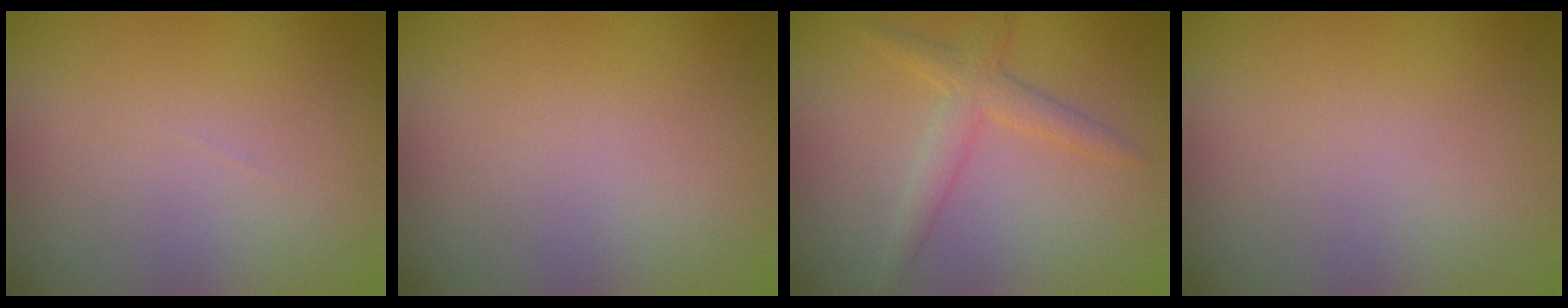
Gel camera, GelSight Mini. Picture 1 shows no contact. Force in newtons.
{"total": 0.0}
{"total": 2.5, "press": 2.5, "slide": 0.1}
{"total": 0.0}